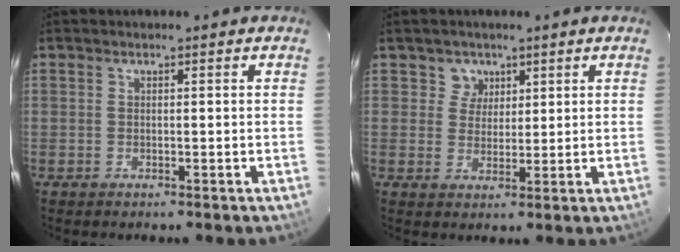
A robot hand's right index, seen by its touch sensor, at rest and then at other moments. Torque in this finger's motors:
{"motor_torque": [0.00, 0.00, 0.00, 0.00]}